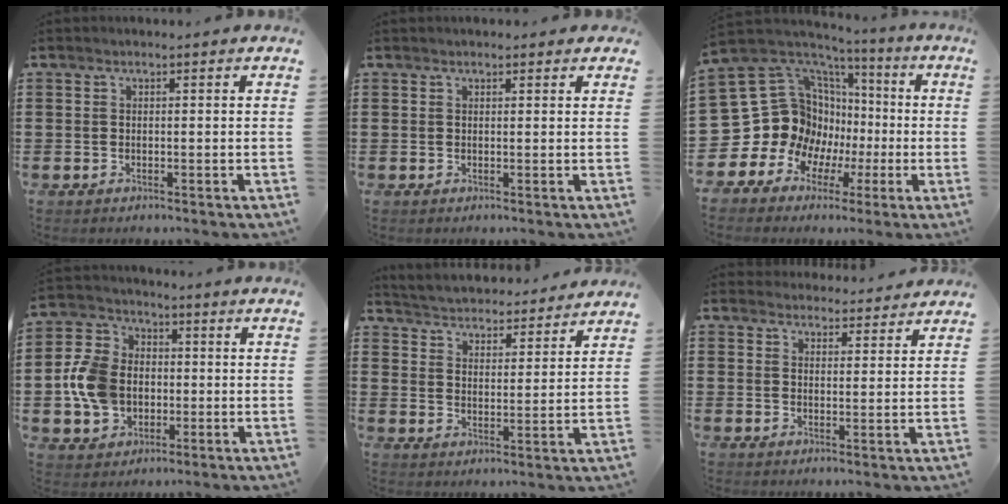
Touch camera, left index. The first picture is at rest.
{"total": 0.9, "force": [0.8, 0.3, 0.3], "torque": [-0.007, 0.004, 0.016]}
{"total": 16.7, "force": [-0.9, 15.4, 6.3], "torque": [-0.186, -0.031, 0.012]}
{"total": 9.1, "force": [-1.1, 7.5, 5.0], "torque": [-0.128, 0.019, -0.019]}
{"total": 3.9, "force": [3.8, 0.1, -0.3], "torque": [-0.019, -0.033, 0.062]}
{"total": 3.5, "force": [3.5, 0.6, 0.1], "torque": [-0.013, -0.012, 0.066]}